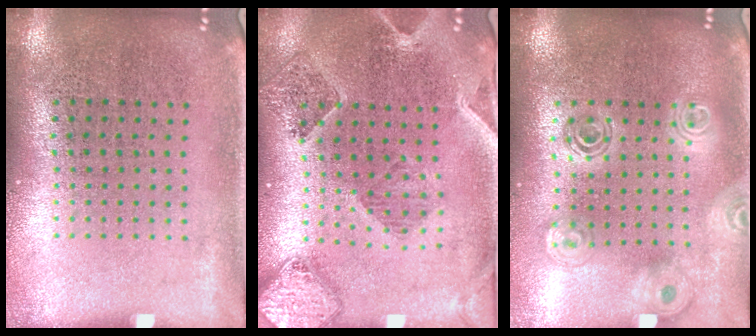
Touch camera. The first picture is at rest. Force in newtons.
{"total": 1.6, "press": 1.6, "slide": 0.3}
{"total": 1.8, "press": 1.6, "slide": 0.9}